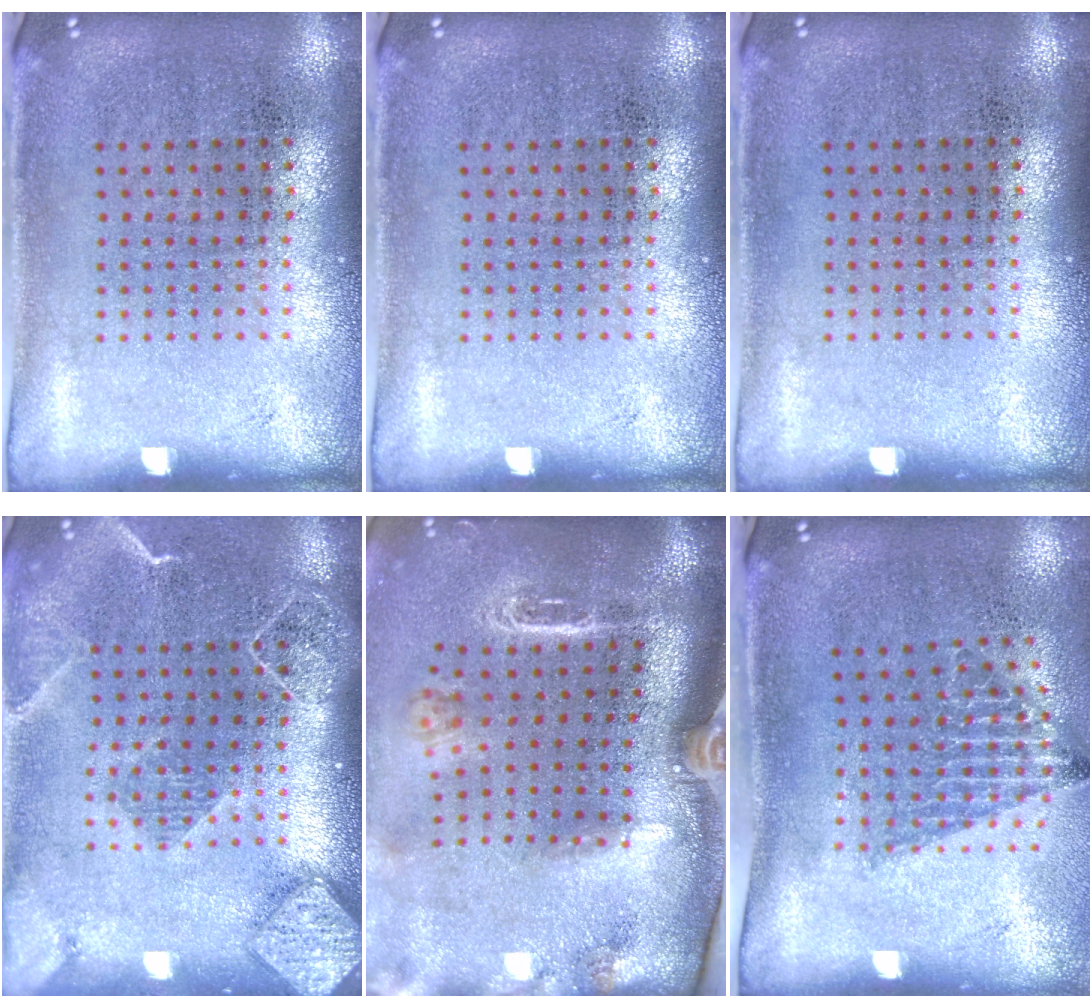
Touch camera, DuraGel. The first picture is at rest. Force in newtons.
{"total": 0.0}
{"total": 0.0}
{"total": 2.2, "press": 1.9, "slide": 1.1}
{"total": 2.8, "press": 2.0, "slide": 2.0}
{"total": 1.4, "press": 1.1, "slide": 0.9}